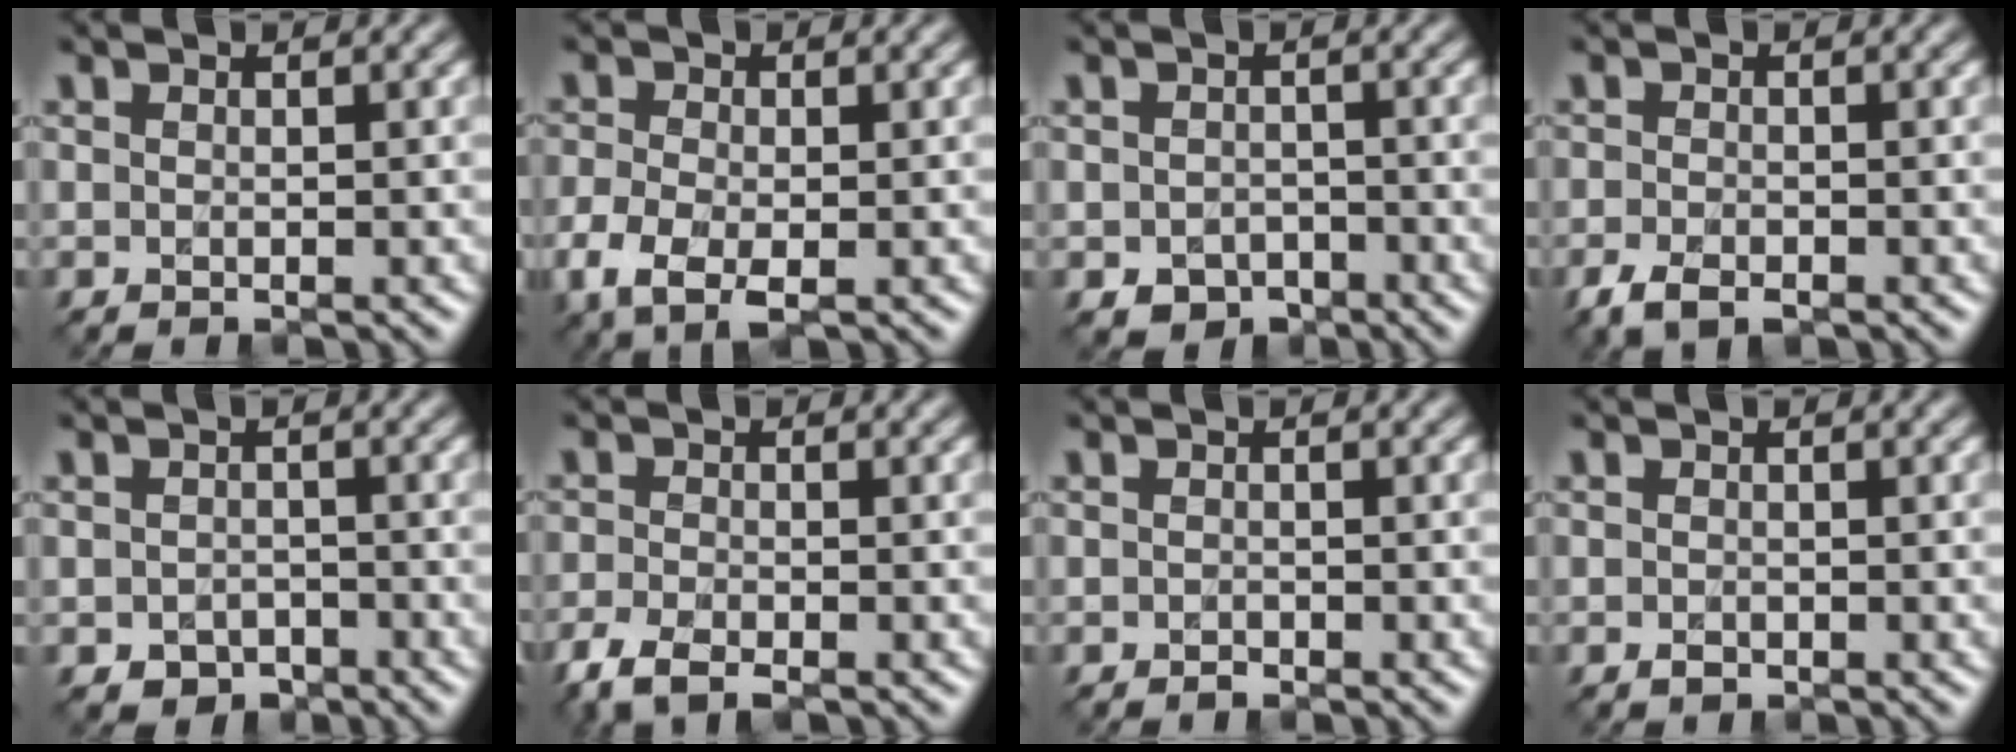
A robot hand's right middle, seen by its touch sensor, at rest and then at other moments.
{"total": 4.4, "force": [-2.3, 2.2, 3.0], "torque": [-0.075, -0.013, -0.043]}
{"total": 3.1, "force": [-1.9, 2.1, 1.3], "torque": [-0.022, -0.013, -0.032]}
{"total": 3.3, "force": [-2.3, 1.5, 1.8], "torque": [-0.039, -0.010, -0.042]}
{"total": 2.5, "force": [-1.6, 1.7, 1.0], "torque": [-0.017, -0.011, -0.024]}
{"total": 4.5, "force": [-3.4, 1.8, 2.4], "torque": [-0.057, -0.018, -0.069]}
{"total": 0.5, "force": [-0.5, 0.1, 0.1], "torque": [-0.004, -0.004, -0.009]}
{"total": 0.8, "force": [-0.5, 0.5, 0.3], "torque": [-0.008, -0.004, -0.008]}